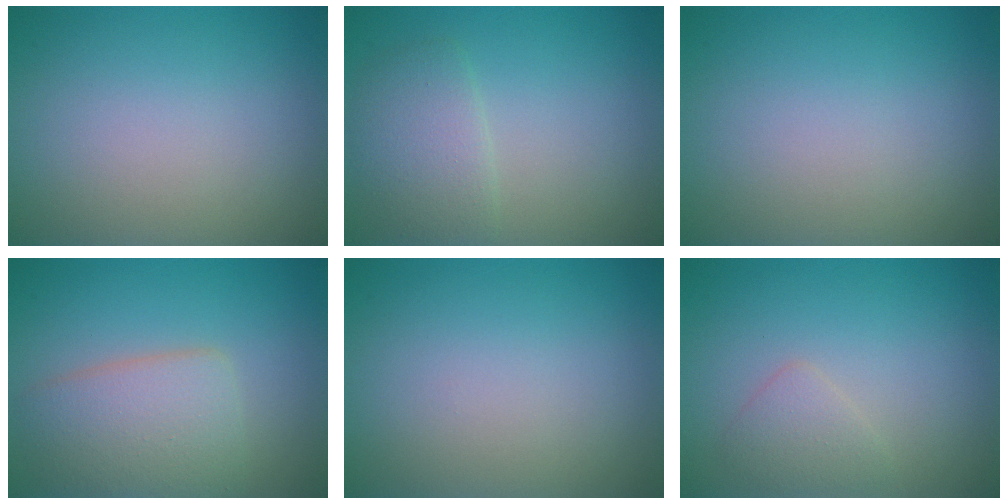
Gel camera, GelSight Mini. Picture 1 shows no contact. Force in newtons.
{"total": 3.1, "press": 3.1, "slide": 0.1}
{"total": 0.0}
{"total": 4.8, "press": 4.8, "slide": 0.2}
{"total": 0.0}
{"total": 1.5, "press": 1.5, "slide": 0.1}